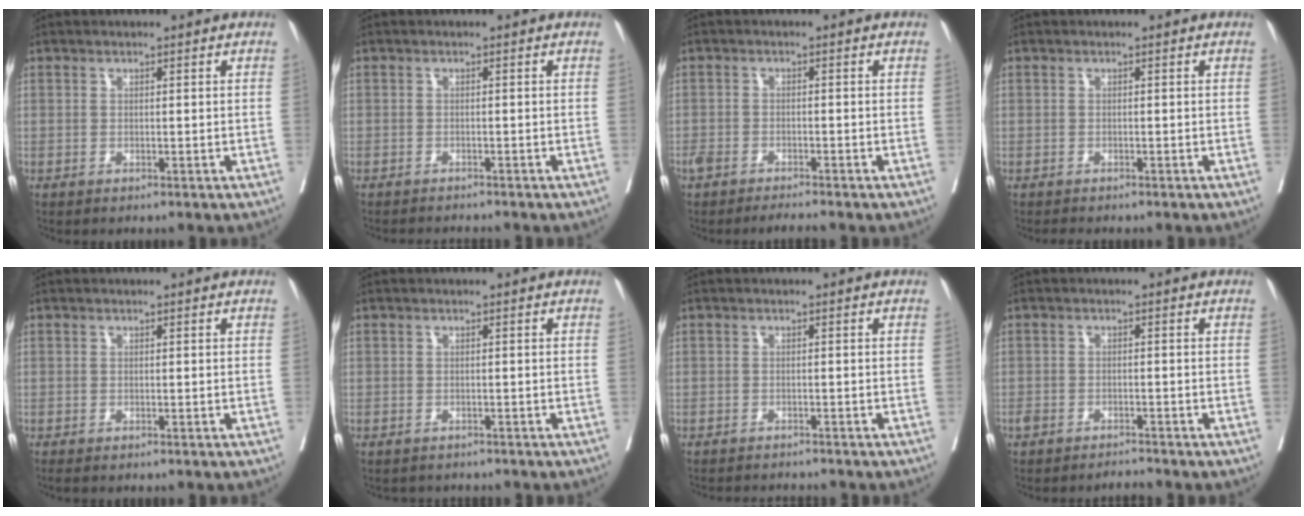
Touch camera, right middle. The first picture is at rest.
{"total": 3.2, "force": [-3.2, 0.0, 0.6], "torque": [-0.003, -0.010, -0.046]}
{"total": 3.8, "force": [-3.3, 0.5, 1.6], "torque": [-0.029, -0.005, -0.057]}
{"total": 1.3, "force": [-1.2, 0.5, 0.2], "torque": [-0.009, -0.003, -0.020]}
{"total": 0.6, "force": [-0.5, 0.1, 0.2], "torque": [-0.005, -0.003, -0.009]}
{"total": 2.2, "force": [-2.0, 0.9, 0.1], "torque": [-0.007, -0.003, -0.030]}
{"total": 3.6, "force": [-3.6, 0.2, 0.5], "torque": [0.000, -0.009, -0.051]}
{"total": 1.8, "force": [-1.8, 0.2, 0.2], "torque": [-0.002, -0.006, -0.029]}